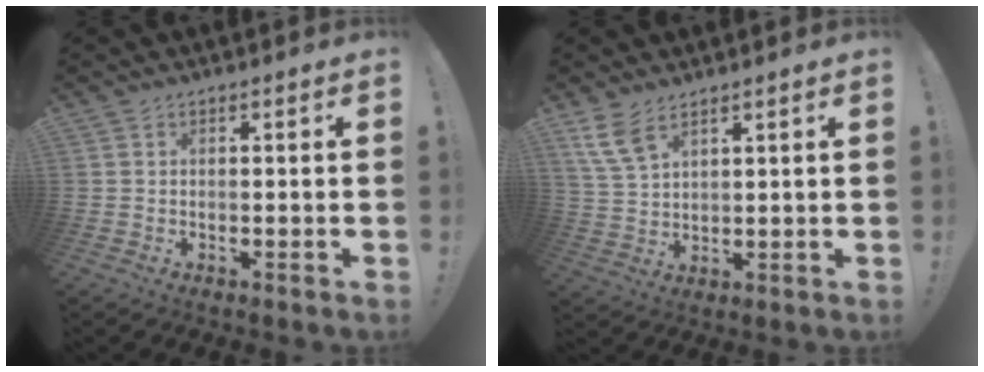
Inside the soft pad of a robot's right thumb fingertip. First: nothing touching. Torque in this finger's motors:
{"motor_torque": [0.02, 0.06, 0.27, 0.20, 0.00]}